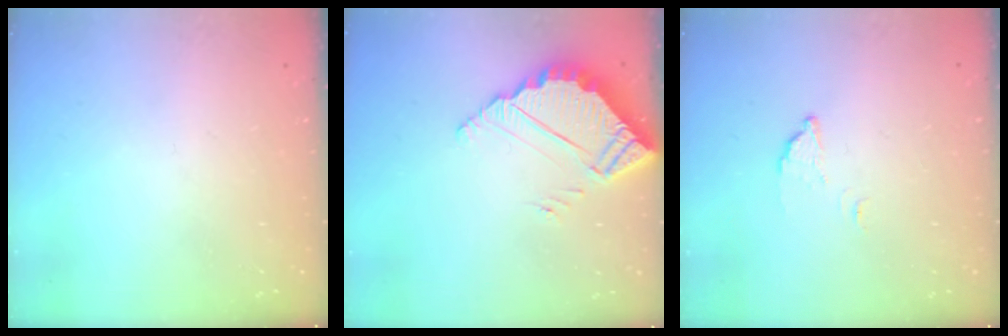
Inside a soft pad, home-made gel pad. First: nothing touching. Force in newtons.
{"total": 4.7, "press": 4.7, "slide": 0.3}
{"total": 2.2, "press": 2.2, "slide": 0.1}